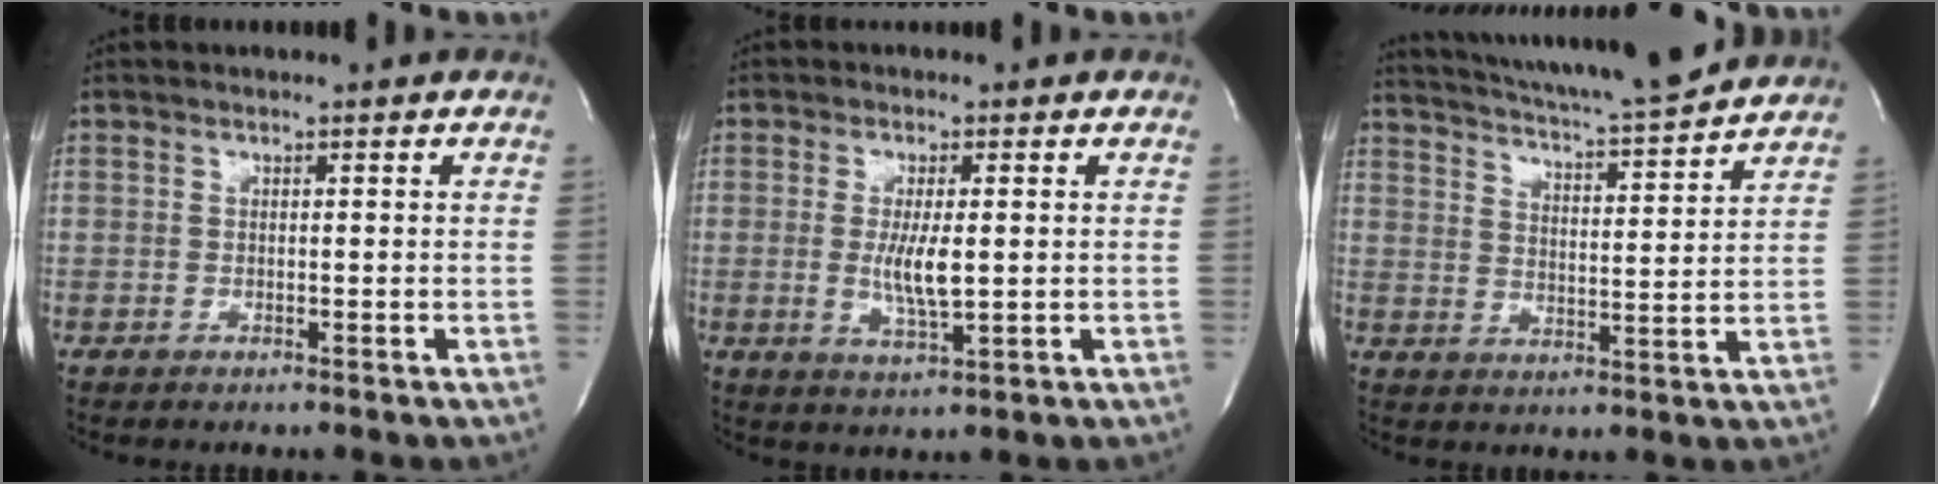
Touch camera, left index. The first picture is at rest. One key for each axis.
{"total": 5.2, "fx": -0.1, "fy": 0.9, "fz": 5.1, "tx": -0.100, "ty": -0.013, "tz": -0.002}
{"total": 16.3, "fx": 15.0, "fy": 0.5, "fz": 6.4, "tx": -0.113, "ty": -0.006, "tz": 0.217}